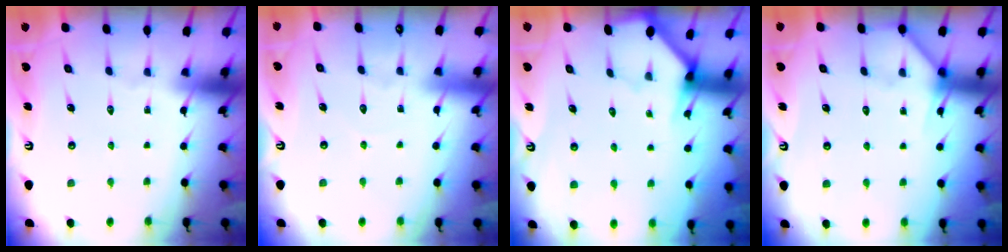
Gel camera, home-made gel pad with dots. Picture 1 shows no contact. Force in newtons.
{"total": 3.1, "press": 3.1, "slide": 0.3}
{"total": 2.4, "press": 2.3, "slide": 0.3}
{"total": 4.5, "press": 4.5, "slide": 0.4}